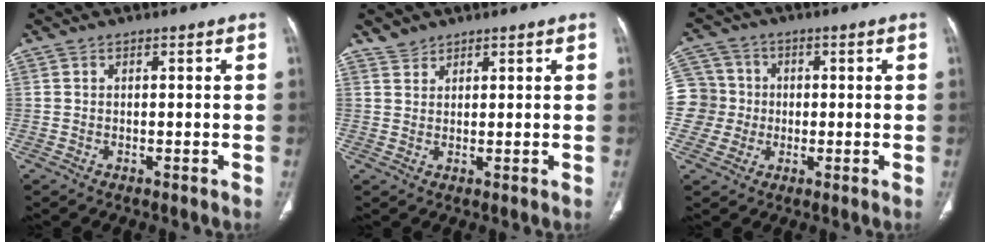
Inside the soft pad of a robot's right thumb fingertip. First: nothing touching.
{"total": 2.1, "force": [1.8, 1.0, -0.1], "torque": [0.012, -0.003, 0.033]}
{"total": 9.9, "force": [-0.7, 9.8, 1.5], "torque": [-0.013, 0.025, -0.012]}